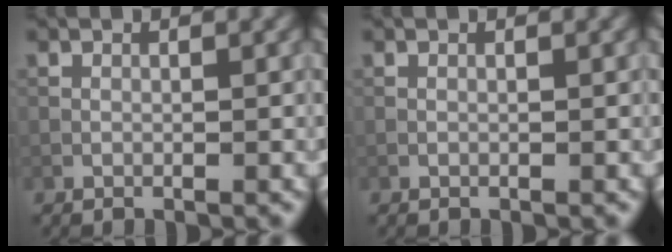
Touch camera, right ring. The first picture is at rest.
{"total": 0.0}